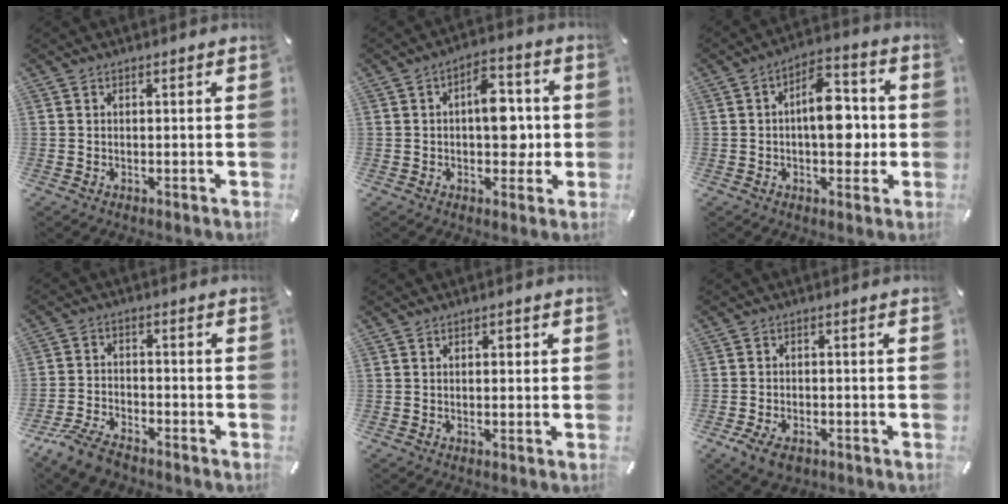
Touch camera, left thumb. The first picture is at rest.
{"total": 10.7, "force": [0.1, 6.6, 8.5], "torque": [-0.095, 0.002, -0.003]}
{"total": 12.2, "force": [-0.6, 7.1, 10.0], "torque": [-0.120, 0.007, -0.009]}
{"total": 7.3, "force": [-6.2, 2.5, 3.0], "torque": [-0.072, 0.021, -0.122]}
{"total": 1.5, "force": [0.3, 1.1, 1.0], "torque": [-0.013, 0.005, 0.000]}
{"total": 4.5, "force": [-2.6, 2.9, 2.2], "torque": [-0.056, 0.010, -0.053]}